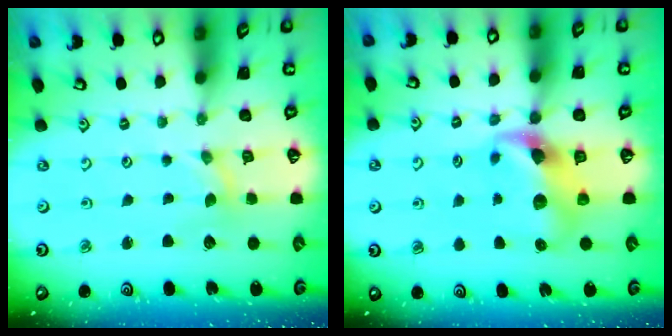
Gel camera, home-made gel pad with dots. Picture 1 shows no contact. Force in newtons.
{"total": 9.9, "press": 9.7, "slide": 1.6}